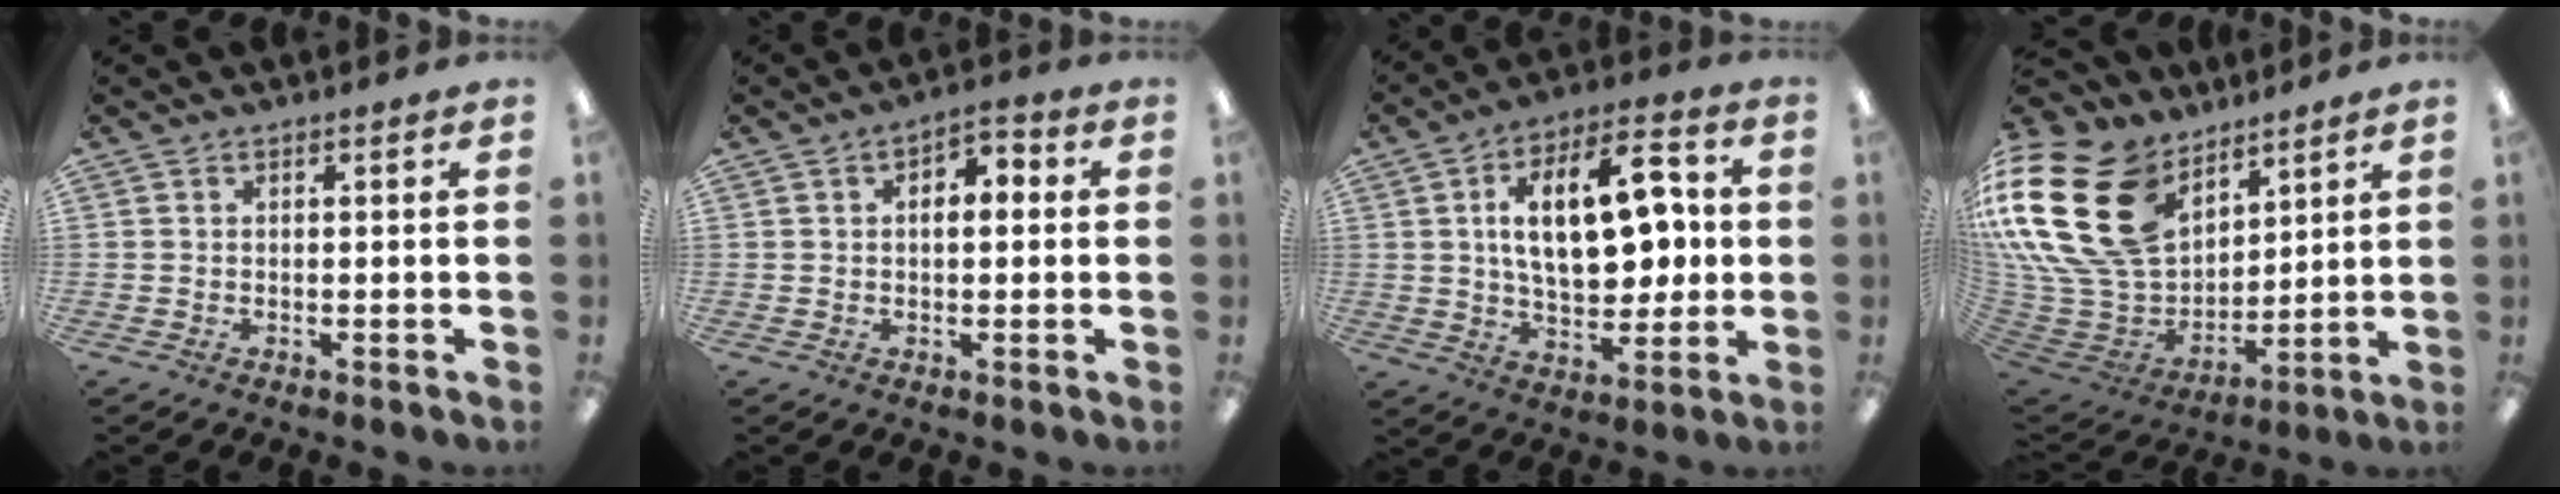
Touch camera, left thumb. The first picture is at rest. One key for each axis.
{"total": 4.1, "fx": 0.4, "fy": 2.6, "fz": 3.1, "tx": -0.037, "ty": 0.001, "tz": -0.002}
{"total": 19.6, "fx": 3.3, "fy": 11.0, "fz": 15.9, "tx": -0.248, "ty": 0.007, "tz": 0.052}
{"total": 29.4, "fx": 11.4, "fy": 20.6, "fz": 17.6, "tx": -0.403, "ty": -0.059, "tz": 0.234}